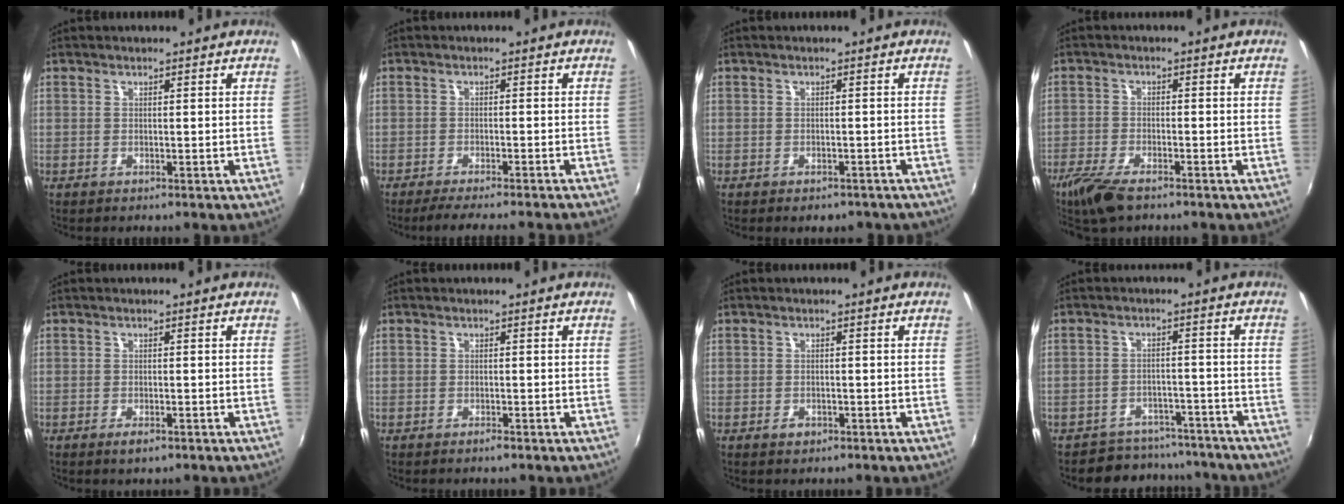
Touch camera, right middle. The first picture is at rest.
{"total": 7.0, "force": [-6.2, -0.6, 3.3], "torque": [-0.068, -0.016, -0.090]}
{"total": 4.7, "force": [-3.8, 2.1, 2.0], "torque": [-0.031, -0.010, -0.040]}
{"total": 7.4, "force": [-5.5, 2.2, 4.4], "torque": [-0.116, -0.023, -0.108]}
{"total": 1.9, "force": [-1.1, 0.7, 1.3], "torque": [-0.026, -0.004, -0.019]}
{"total": 0.8, "force": [-0.7, 0.2, 0.4], "torque": [-0.008, -0.001, -0.013]}
{"total": 1.4, "force": [-0.8, 1.0, 0.6], "torque": [-0.011, -0.001, -0.013]}
{"total": 10.4, "force": [-9.2, 4.5, 1.5], "torque": [-0.041, 0.018, -0.118]}